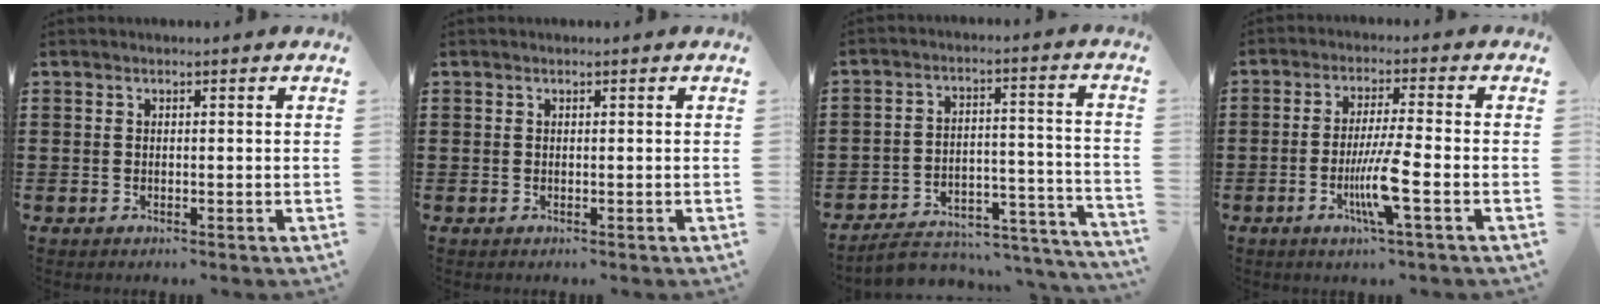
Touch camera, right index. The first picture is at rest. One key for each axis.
{"total": 0.0}
{"total": 5.9, "fx": -5.5, "fy": 1.4, "fz": 1.6, "tx": -0.023, "ty": 0.013, "tz": -0.105}
{"total": 7.5, "fx": -2.5, "fy": 0.1, "fz": 7.0, "tx": -0.136, "ty": -0.018, "tz": -0.049}